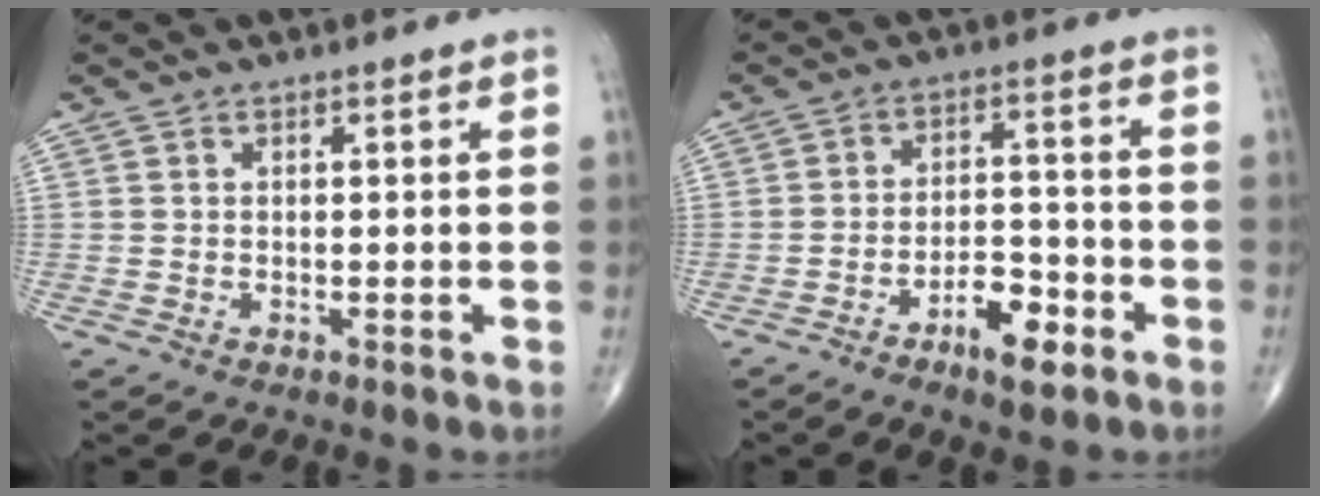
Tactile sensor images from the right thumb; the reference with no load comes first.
{"total": 7.8, "force": [-4.4, 3.2, 5.6], "torque": [-0.075, 0.032, -0.071]}